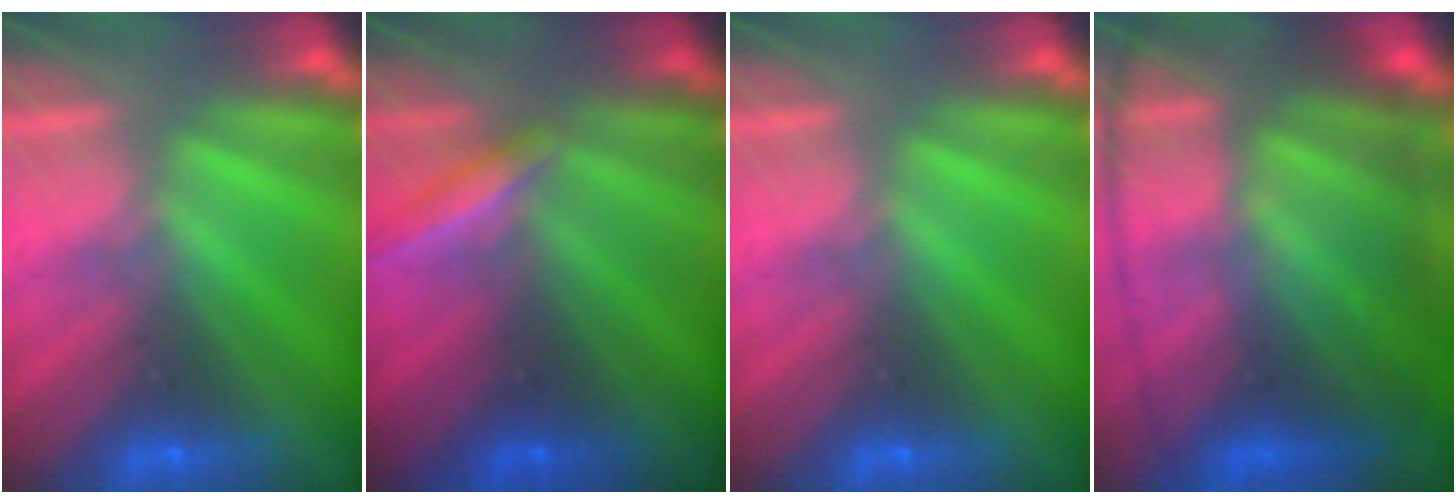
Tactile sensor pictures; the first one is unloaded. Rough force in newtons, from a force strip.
{"total": 1.9}
{"total": 0.0}
{"total": 10.2}